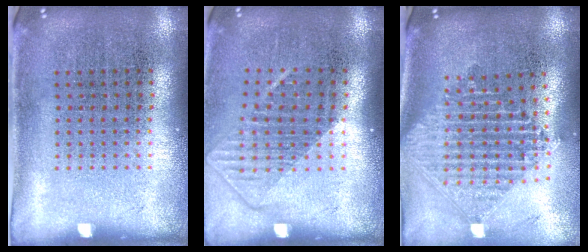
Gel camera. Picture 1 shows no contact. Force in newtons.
{"total": 1.3, "press": 1.1, "slide": 0.8}
{"total": 2.4, "press": 1.9, "slide": 1.5}